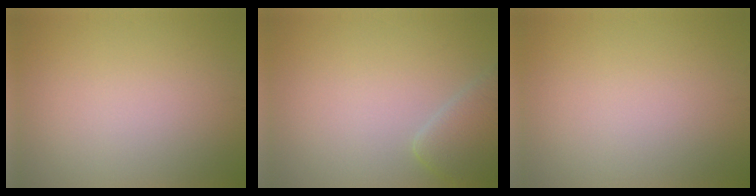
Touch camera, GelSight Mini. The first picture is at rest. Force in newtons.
{"total": 3.3, "press": 3.3, "slide": 0.2}
{"total": 0.0}